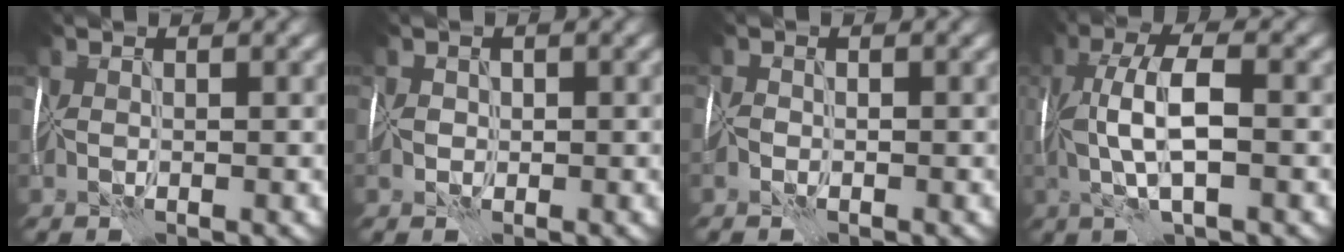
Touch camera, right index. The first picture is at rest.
{"total": 1.4, "force": [-0.2, 1.3, 0.5], "torque": [-0.006, 0.002, -0.007]}
{"total": 1.0, "force": [-0.8, 0.5, 0.3], "torque": [-0.007, 0.002, -0.022]}
{"total": 5.5, "force": [-0.3, 1.6, 5.3], "torque": [-0.104, 0.013, -0.010]}